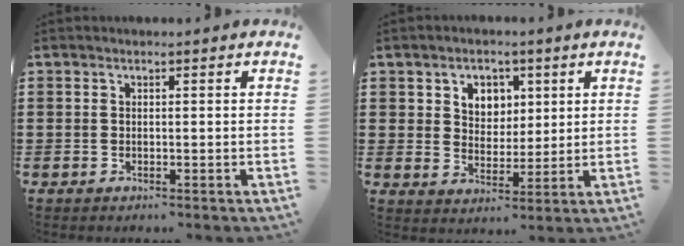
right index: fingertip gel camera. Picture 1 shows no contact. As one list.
[{"total": 4.4, "force": [2.0, 3.8, 1.1], "torque": [-0.033, 0.011, 0.033]}]